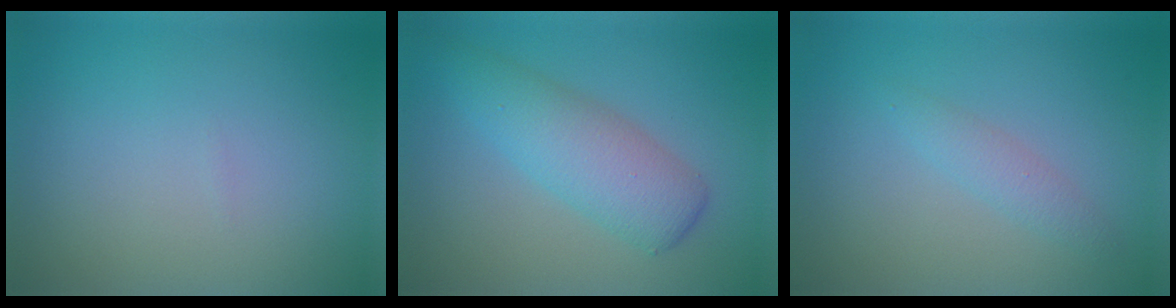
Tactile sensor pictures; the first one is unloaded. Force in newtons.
{"total": 5.0, "press": 5.0, "slide": 0.2}
{"total": 1.6, "press": 1.6, "slide": 0.0}